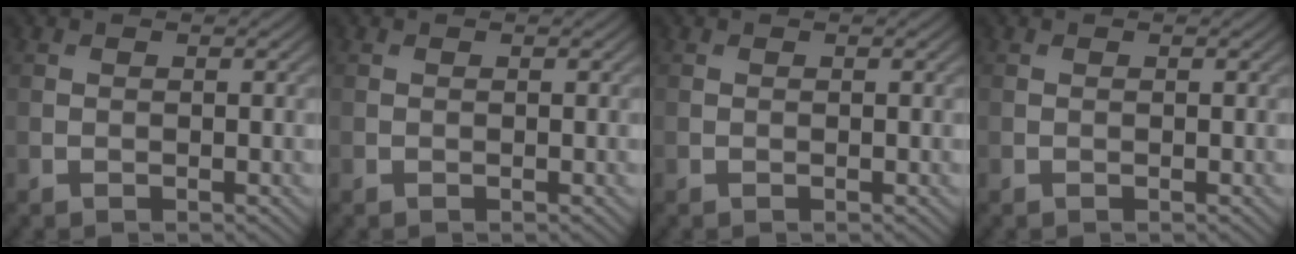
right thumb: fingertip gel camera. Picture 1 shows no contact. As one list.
[{"total": 0.0}, {"total": 0.0}, {"total": 0.0}]